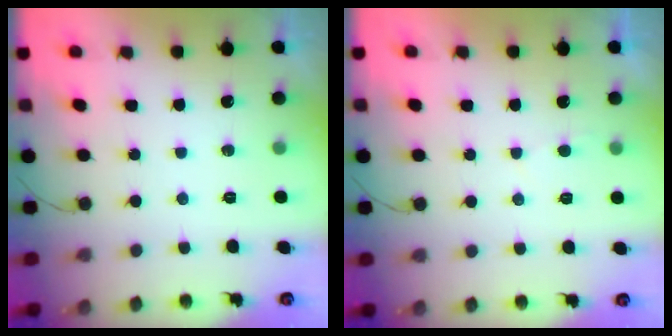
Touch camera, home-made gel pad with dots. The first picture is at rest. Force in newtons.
{"total": 2.1, "press": 2.1, "slide": 0.2}